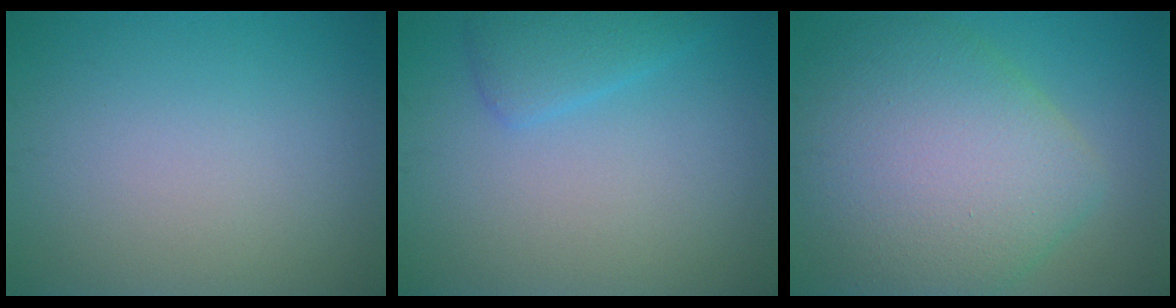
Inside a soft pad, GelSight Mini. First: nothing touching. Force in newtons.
{"total": 2.4, "press": 2.4, "slide": 0.1}
{"total": 10.1, "press": 10.1, "slide": 0.8}